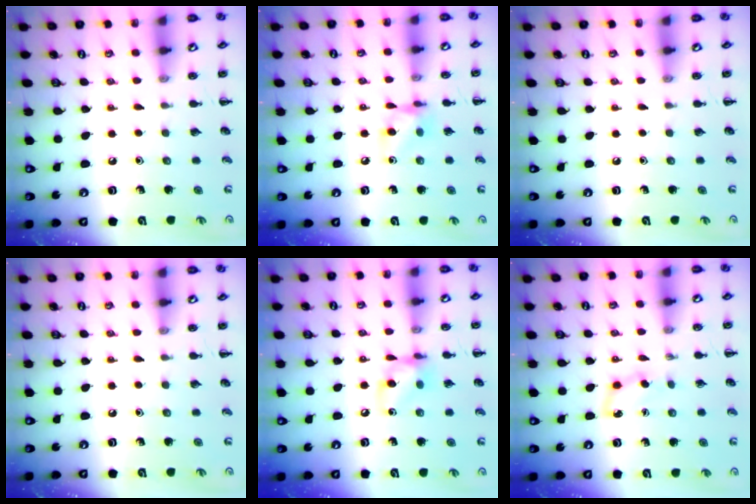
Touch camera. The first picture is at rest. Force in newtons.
{"total": 7.1, "press": 7.1, "slide": 0.2}
{"total": 0.0}
{"total": 0.0}
{"total": 7.8, "press": 7.7, "slide": 0.9}
{"total": 3.2, "press": 3.1, "slide": 0.9}